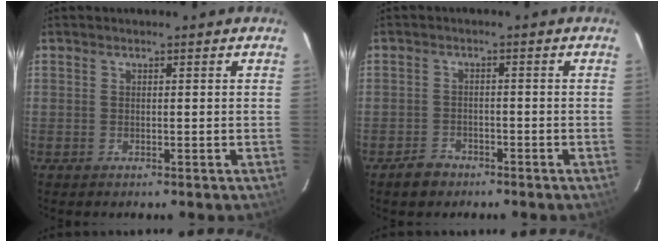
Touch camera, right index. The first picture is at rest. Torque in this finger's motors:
{"motor_torque": [-0.38, 0.05, -0.45, -0.21]}